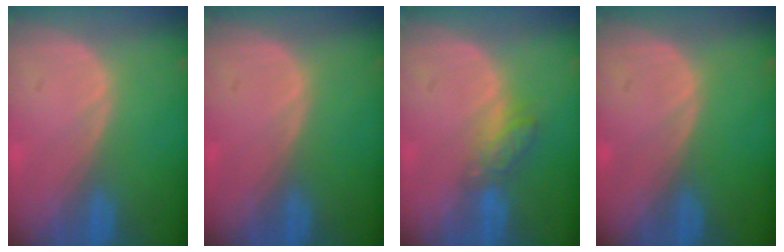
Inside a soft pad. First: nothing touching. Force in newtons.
{"total": 0.0}
{"total": 4.5, "press": 4.1, "slide": 1.9}
{"total": 0.0}